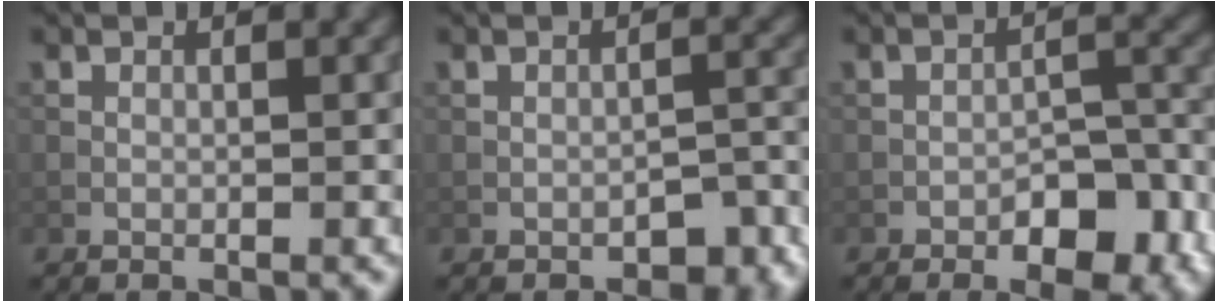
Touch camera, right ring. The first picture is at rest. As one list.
[{"total": 2.9, "force": [-2.0, 1.4, 1.5], "torque": [-0.015, 0.003, -0.022]}, {"total": 6.4, "force": [-3.6, 3.0, 4.4], "torque": [-0.053, 0.014, -0.050]}]